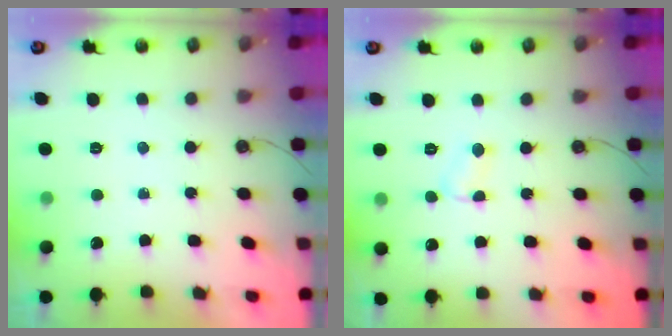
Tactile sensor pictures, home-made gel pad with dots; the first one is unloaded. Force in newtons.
{"total": 3.5, "press": 3.4, "slide": 0.4}